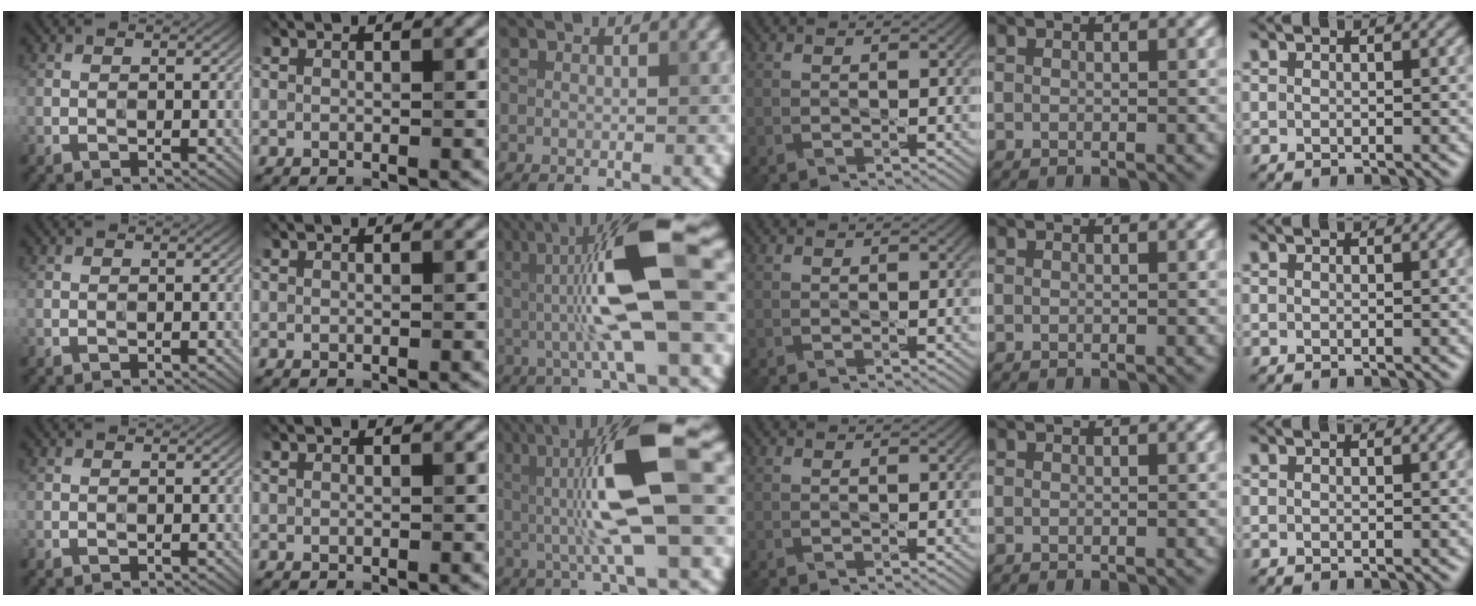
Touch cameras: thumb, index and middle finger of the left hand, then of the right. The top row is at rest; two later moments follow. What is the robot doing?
{"motion": "dispense", "object": "spray bottle"}